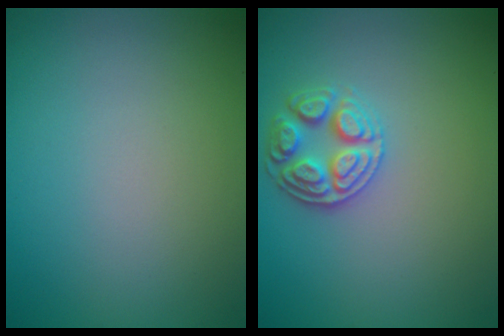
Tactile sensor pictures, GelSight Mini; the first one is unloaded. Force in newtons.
{"total": 3.1, "press": 2.9, "slide": 0.9}